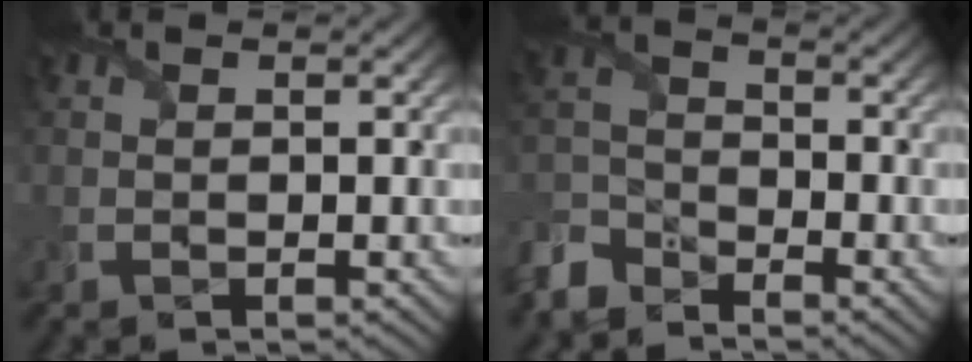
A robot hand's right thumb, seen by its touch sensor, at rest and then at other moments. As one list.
[{"total": 6.2, "force": [-5.2, 2.7, 1.8], "torque": [-0.053, -0.009, -0.128]}]